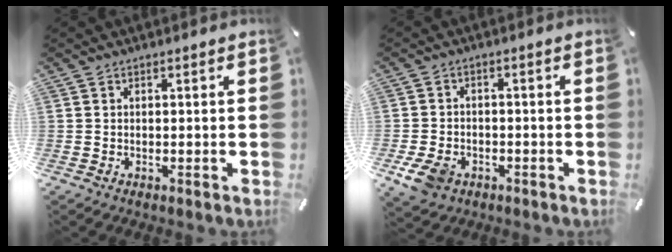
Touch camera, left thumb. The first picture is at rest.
{"total": 6.2, "force": [-2.8, 4.5, 3.2], "torque": [-0.081, 0.010, -0.055]}